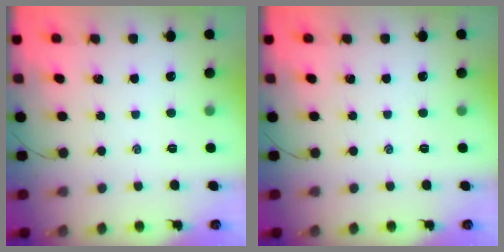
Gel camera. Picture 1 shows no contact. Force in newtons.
{"total": 0.0}